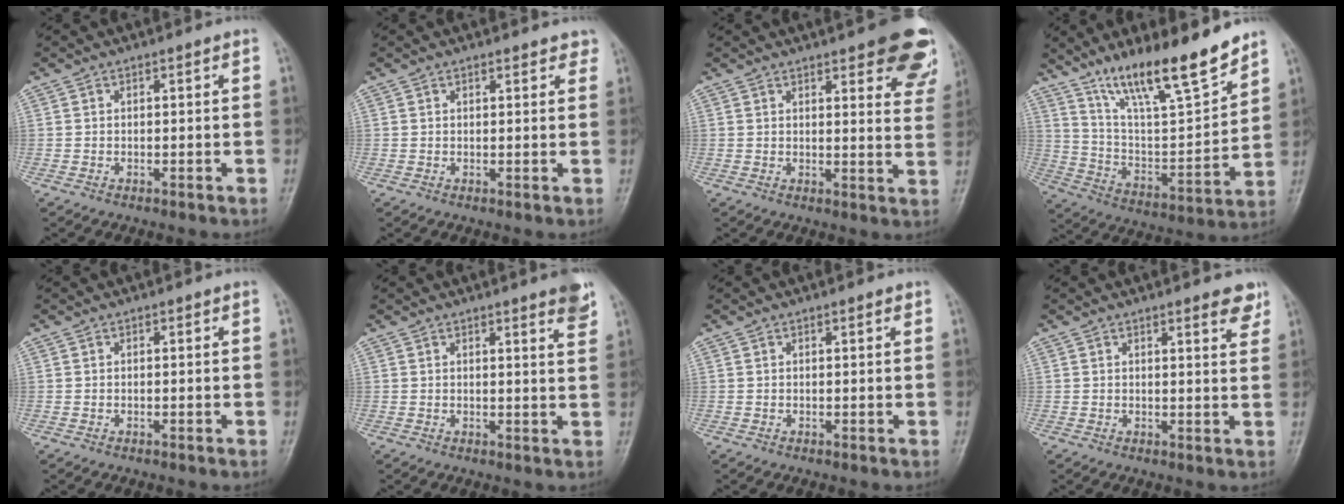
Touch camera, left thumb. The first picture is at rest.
{"total": 2.7, "force": [2.3, 1.0, 1.1], "torque": [0.006, -0.003, 0.019]}
{"total": 15.9, "force": [10.1, 4.8, 11.4], "torque": [-0.107, -0.039, 0.107]}
{"total": 19.3, "force": [14.2, 3.8, 12.5], "torque": [-0.177, -0.078, 0.252]}
{"total": 0.0}
{"total": 4.6, "force": [3.2, 0.4, 3.3], "torque": [-0.031, -0.018, 0.035]}
{"total": 0.9, "force": [0.6, 0.1, 0.6], "torque": [-0.007, 0.000, 0.007]}
{"total": 4.1, "force": [3.0, 1.0, 2.7], "torque": [-0.020, -0.016, 0.033]}